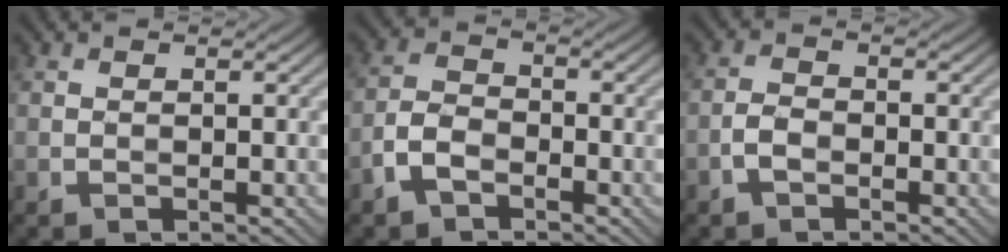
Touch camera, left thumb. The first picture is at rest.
{"total": 3.9, "force": [-2.5, 2.1, 2.2], "torque": [-0.046, 0.003, -0.060]}
{"total": 2.2, "force": [-1.3, 1.1, 1.4], "torque": [-0.026, 0.005, -0.031]}